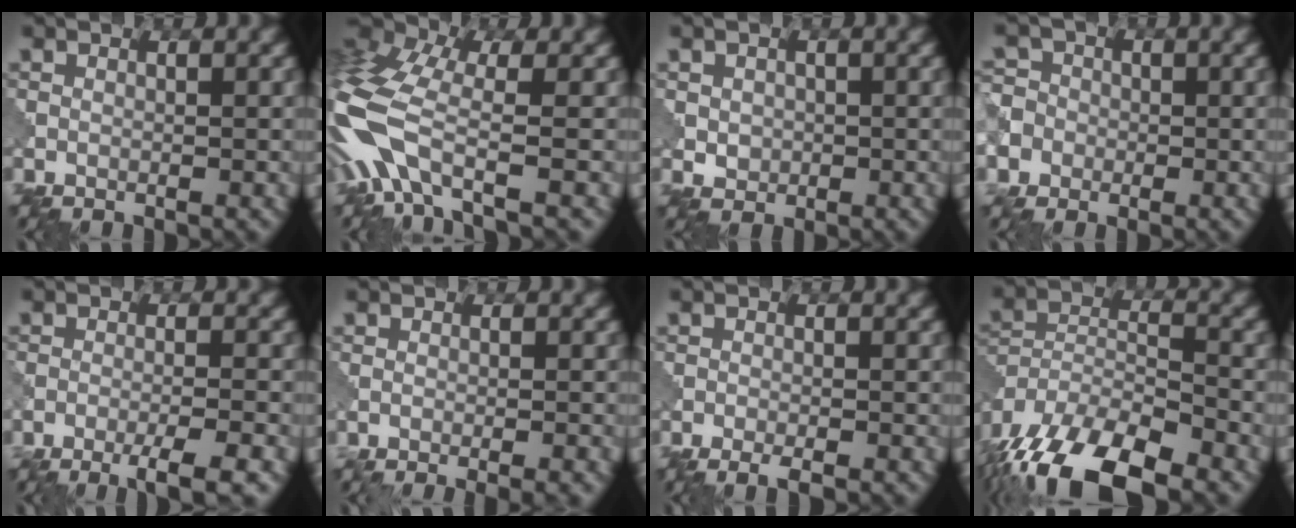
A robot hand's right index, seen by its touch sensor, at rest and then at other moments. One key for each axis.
{"total": 8.2, "fx": -2.8, "fy": 3.9, "fz": 6.7, "tx": -0.176, "ty": -0.009, "tz": -0.060}
{"total": 1.5, "fx": 0.0, "fy": 1.5, "fz": 0.2, "tx": -0.013, "ty": -0.002, "tz": 0.010}
{"total": 5.8, "fx": -2.8, "fy": 5.1, "fz": 0.6, "tx": -0.038, "ty": -0.009, "tz": -0.065}
{"total": 3.8, "fx": -2.9, "fy": 0.2, "fz": 2.4, "tx": -0.035, "ty": -0.003, "tz": -0.048}
{"total": 3.4, "fx": -1.3, "fy": 1.5, "fz": 2.8, "tx": -0.014, "ty": 0.000, "tz": -0.020}
{"total": 2.1, "fx": -1.7, "fy": 0.3, "fz": 1.1, "tx": -0.013, "ty": -0.001, "tz": -0.025}
{"total": 13.1, "fx": -10.5, "fy": 4.2, "fz": 6.6, "tx": -0.153, "ty": -0.024, "tz": -0.173}